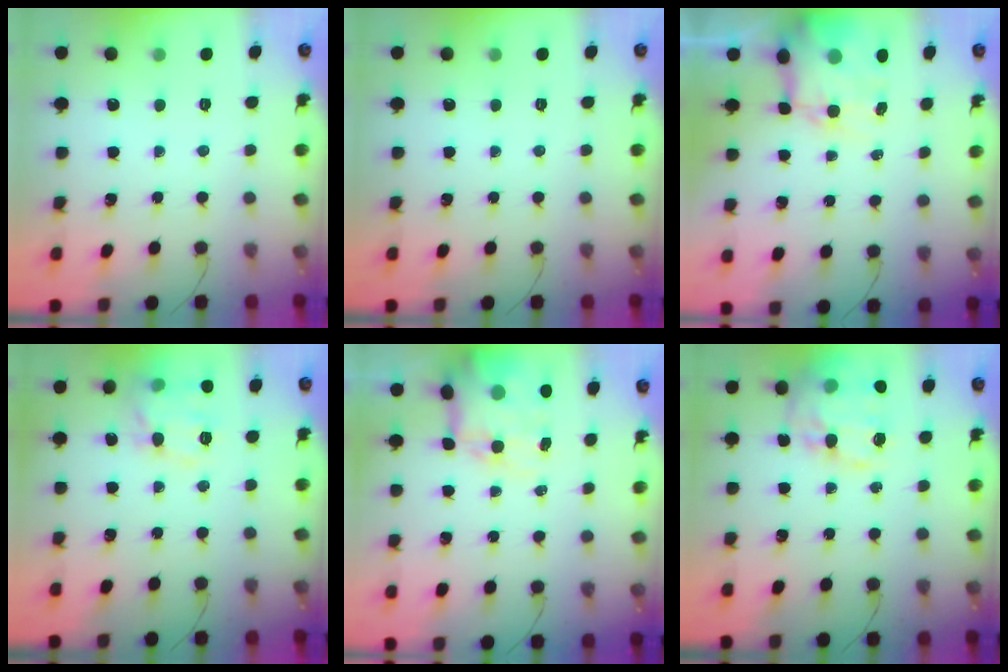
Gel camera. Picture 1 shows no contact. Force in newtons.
{"total": 0.0}
{"total": 9.3, "press": 8.7, "slide": 3.2}
{"total": 11.4, "press": 11.4, "slide": 0.3}
{"total": 12.8, "press": 12.3, "slide": 3.4}
{"total": 21.0, "press": 20.8, "slide": 3.1}